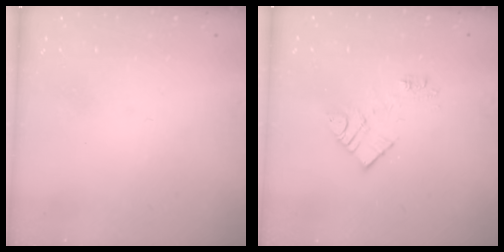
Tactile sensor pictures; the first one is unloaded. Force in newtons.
{"total": 10.1, "press": 10.1, "slide": 0.6}